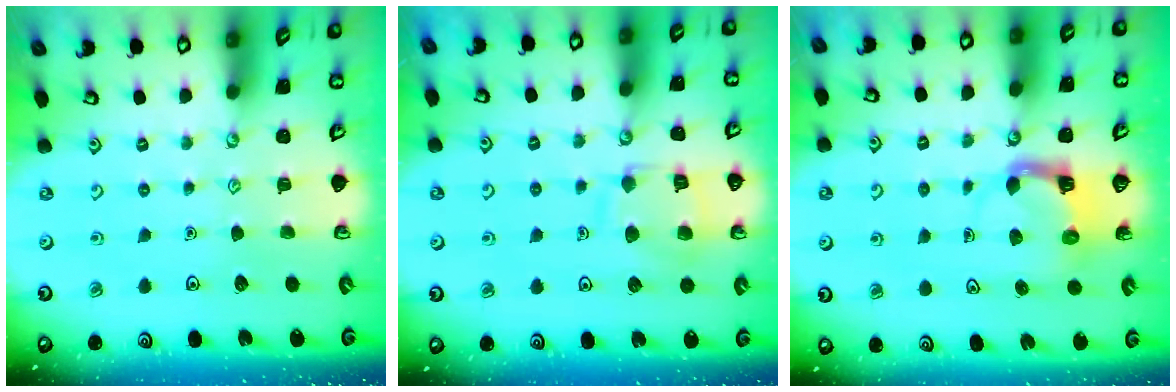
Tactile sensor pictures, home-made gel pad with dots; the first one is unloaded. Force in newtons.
{"total": 11.0, "press": 11.0, "slide": 0.9}
{"total": 4.6, "press": 4.6, "slide": 0.1}